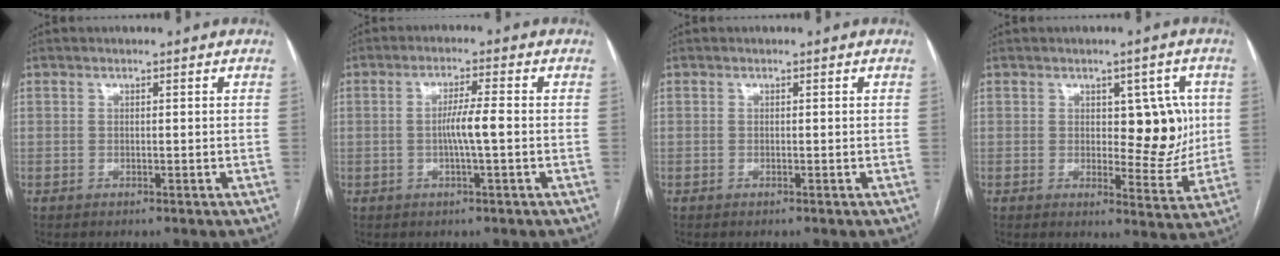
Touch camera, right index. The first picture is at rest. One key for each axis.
{"total": 4.2, "fx": -0.6, "fy": -0.2, "fz": 4.1, "tx": -0.076, "ty": 0.002, "tz": -0.011}
{"total": 0.0}
{"total": 7.9, "fx": 1.2, "fy": 3.9, "fz": 6.8, "tx": -0.073, "ty": 0.007, "tz": 0.025}